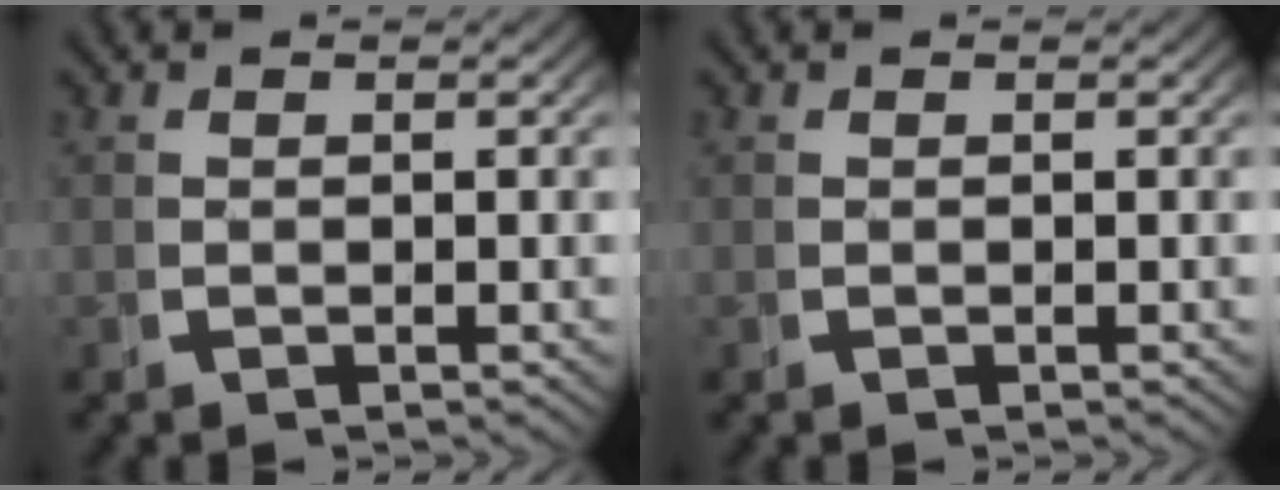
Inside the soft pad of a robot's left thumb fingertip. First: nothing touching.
{"total": 0.0}